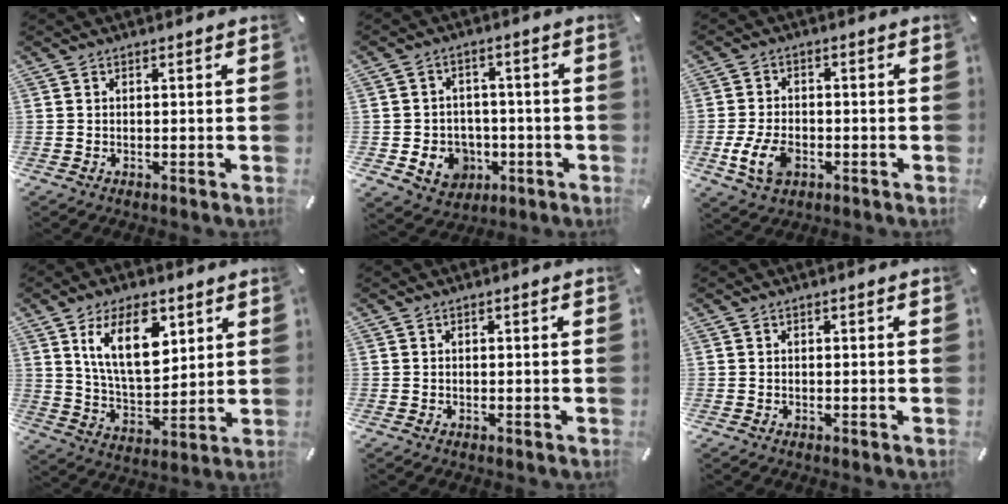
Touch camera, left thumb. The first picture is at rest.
{"total": 8.3, "force": [-1.7, 7.7, 2.5], "torque": [-0.041, 0.006, -0.026]}
{"total": 8.1, "force": [-2.7, 5.3, 5.5], "torque": [-0.124, 0.007, -0.049]}
{"total": 15.1, "force": [7.3, 8.0, 10.5], "torque": [-0.196, -0.016, 0.126]}
{"total": 0.0}
{"total": 0.0}